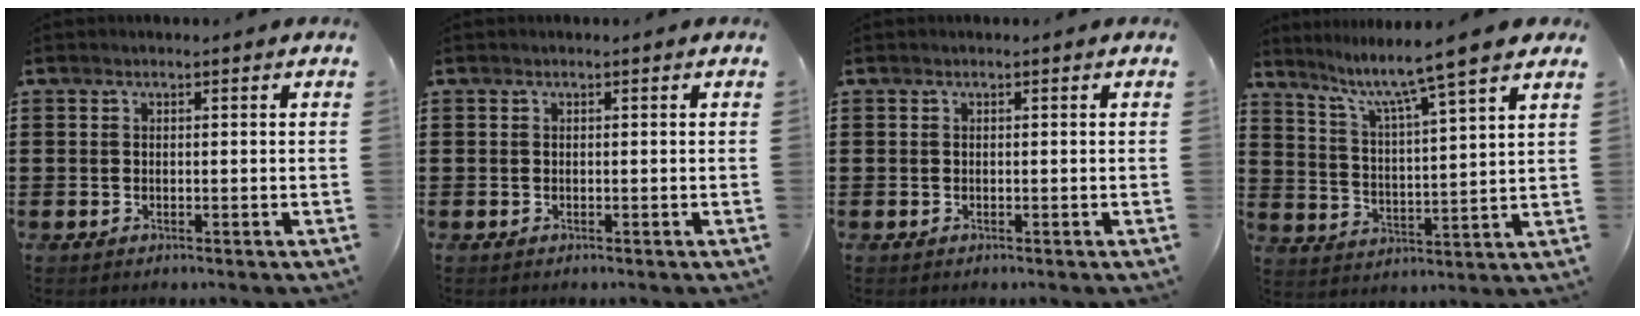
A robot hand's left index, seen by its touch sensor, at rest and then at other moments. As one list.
[{"total": 0.0}, {"total": 0.0}, {"total": 6.8, "force": [5.6, -0.7, 3.7], "torque": [-0.095, -0.044, 0.086]}]